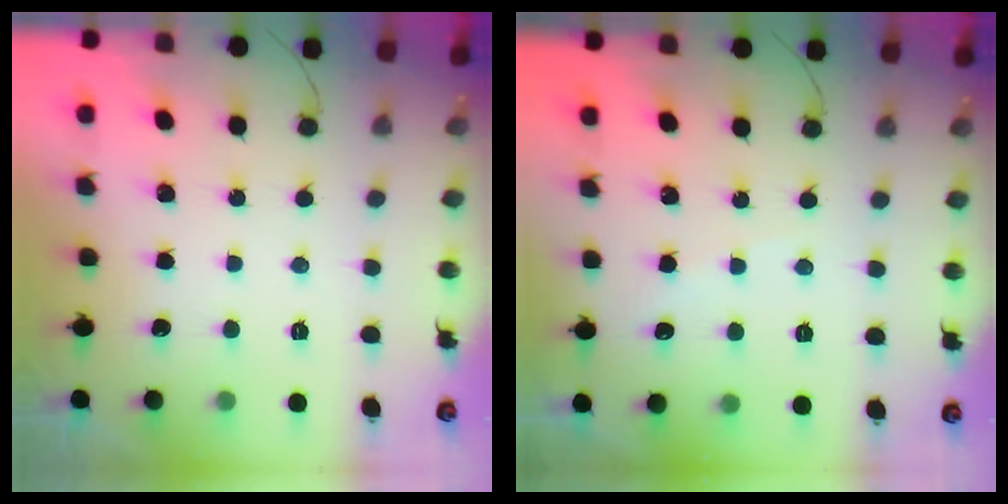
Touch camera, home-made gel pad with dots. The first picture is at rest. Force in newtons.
{"total": 1.8, "press": 1.7, "slide": 0.3}